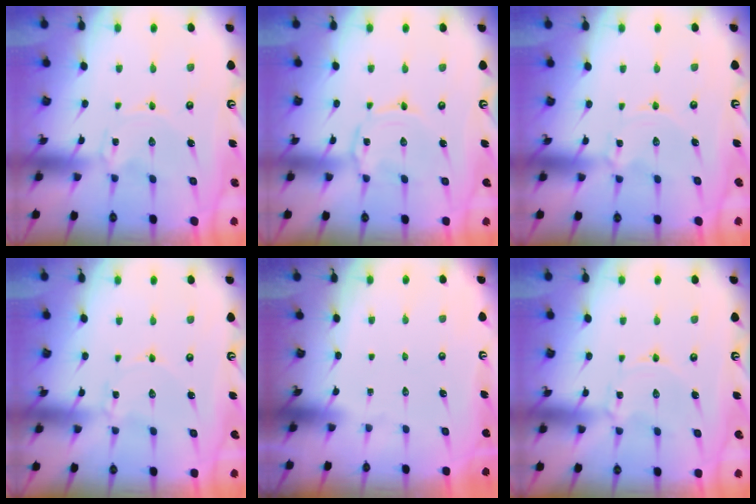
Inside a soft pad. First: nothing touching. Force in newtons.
{"total": 1.8, "press": 1.8, "slide": 0.2}
{"total": 1.2, "press": 1.2, "slide": 0.2}
{"total": 0.9, "press": 0.9, "slide": 0.0}
{"total": 0.0}
{"total": 1.3, "press": 1.3, "slide": 0.1}